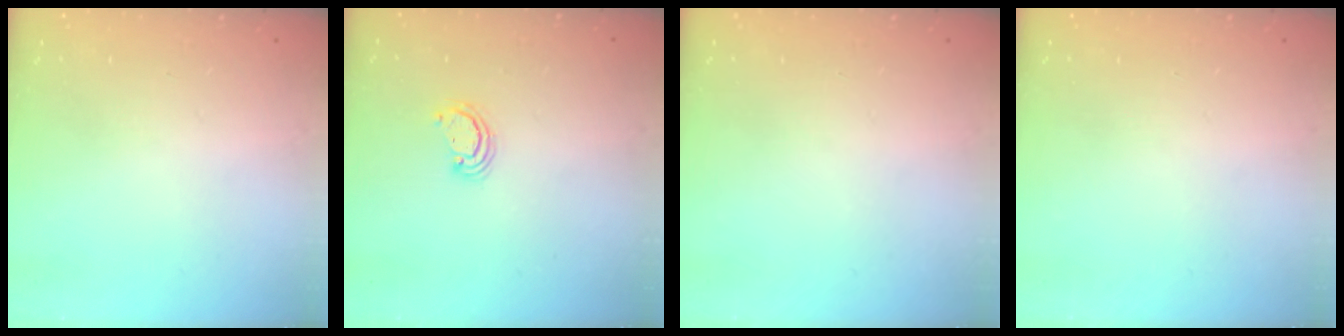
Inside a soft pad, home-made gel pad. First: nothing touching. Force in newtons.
{"total": 2.3, "press": 2.3, "slide": 0.3}
{"total": 0.0}
{"total": 0.0}